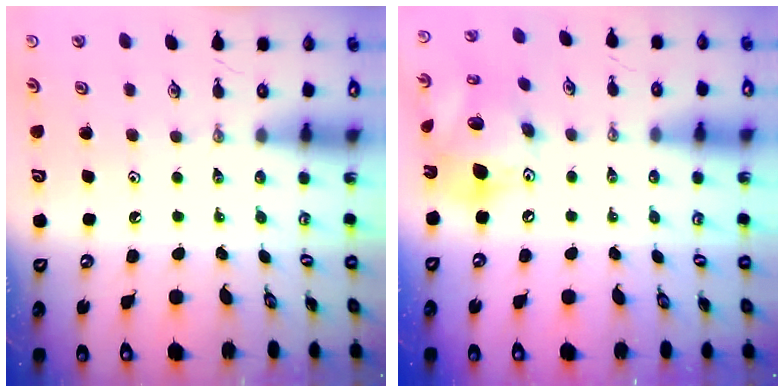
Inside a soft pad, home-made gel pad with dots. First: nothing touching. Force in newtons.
{"total": 16.5, "press": 16.3, "slide": 3.1}